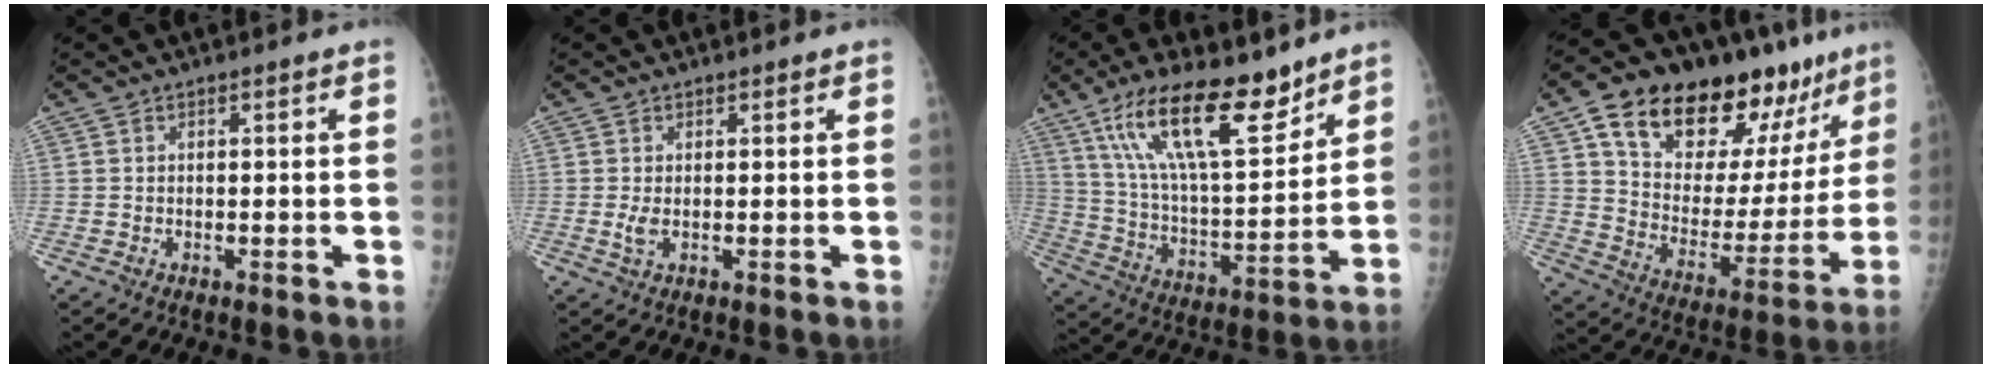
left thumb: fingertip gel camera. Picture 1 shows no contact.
{"total": 1.8, "force": [0.1, 0.9, 1.5], "torque": [-0.038, -0.006, 0.004]}
{"total": 20.3, "force": [13.1, 6.7, 14.0], "torque": [-0.217, -0.064, 0.240]}
{"total": 27.8, "force": [17.6, 13.1, 17.1], "torque": [-0.217, -0.044, 0.279]}